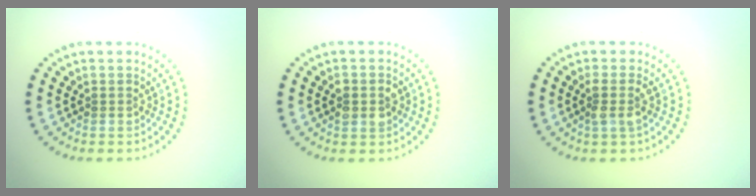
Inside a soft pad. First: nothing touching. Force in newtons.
{"total": 2.3, "press": 2.3, "slide": 0.2}
{"total": 1.7, "press": 1.5, "slide": 0.7}